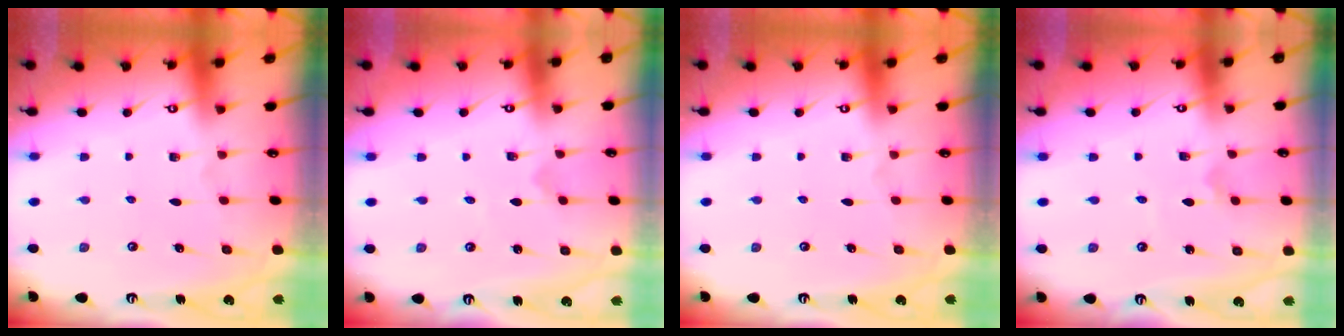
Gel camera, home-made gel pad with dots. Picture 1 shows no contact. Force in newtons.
{"total": 0.0}
{"total": 0.0}
{"total": 1.2, "press": 1.1, "slide": 0.2}